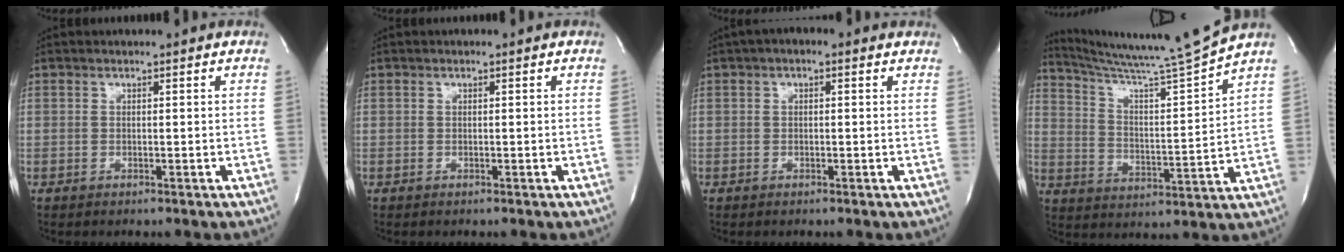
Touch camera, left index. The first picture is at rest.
{"total": 0.0}
{"total": 3.1, "force": [1.8, 1.3, 2.1], "torque": [-0.037, 0.021, 0.023]}
{"total": 13.7, "force": [12.6, -3.8, 3.6], "torque": [-0.071, -0.062, 0.209]}